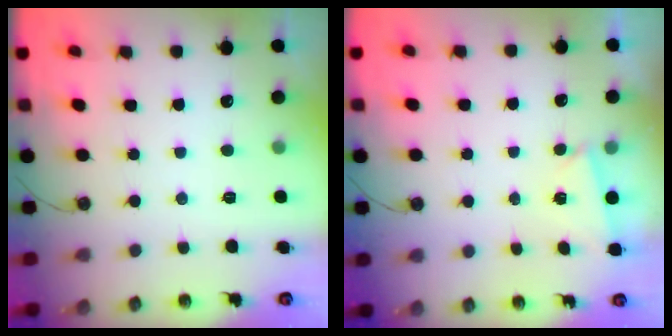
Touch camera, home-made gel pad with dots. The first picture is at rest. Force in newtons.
{"total": 1.2, "press": 1.1, "slide": 0.5}